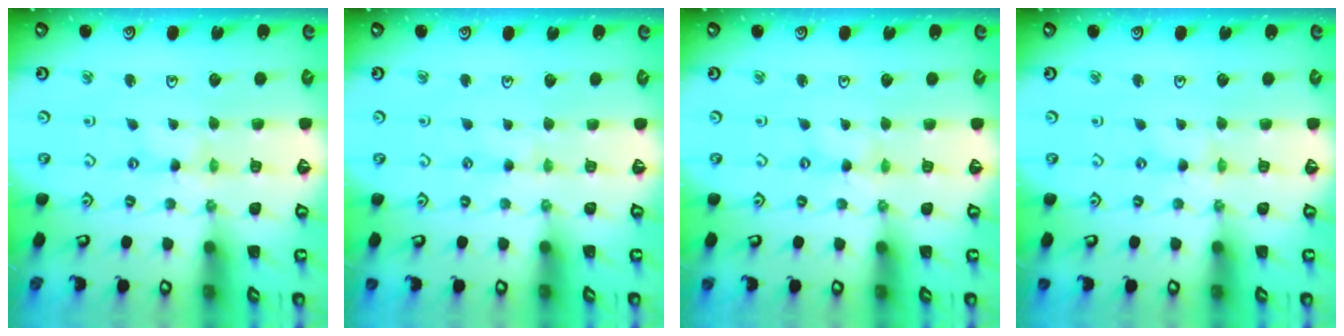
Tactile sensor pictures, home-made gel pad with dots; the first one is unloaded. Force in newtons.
{"total": 2.1, "press": 2.1, "slide": 0.3}
{"total": 0.0}
{"total": 0.0}